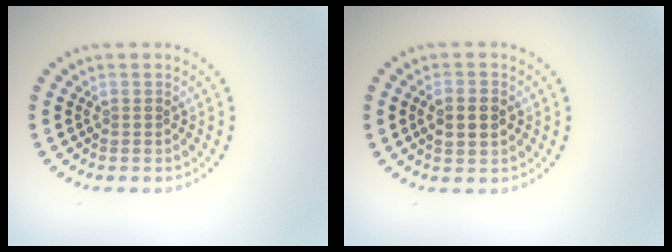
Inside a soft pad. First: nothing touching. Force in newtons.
{"total": 2.7, "press": 2.6, "slide": 0.3}